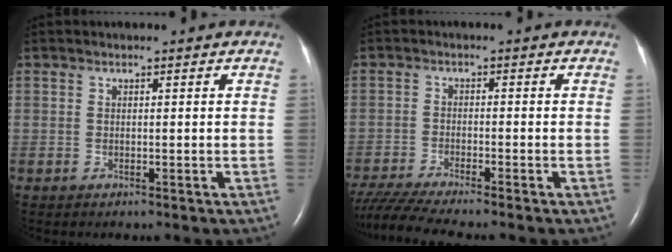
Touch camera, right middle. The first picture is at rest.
{"total": 9.3, "force": [-8.2, -0.7, 4.2], "torque": [-0.073, -0.025, -0.141]}